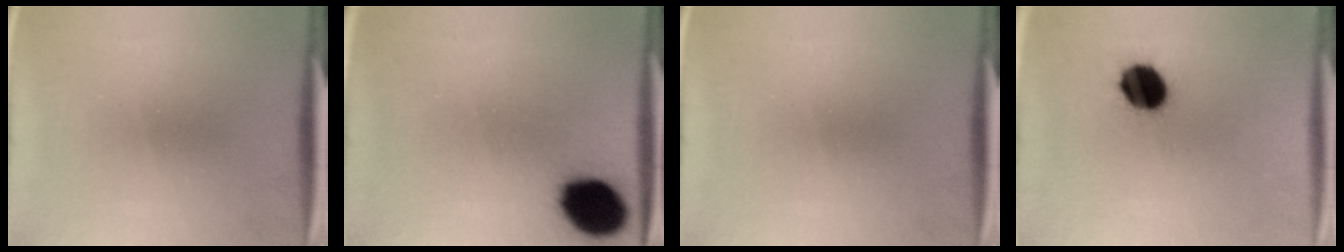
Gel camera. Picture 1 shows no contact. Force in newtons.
{"total": 13.3}
{"total": 0.0}
{"total": 10.8}